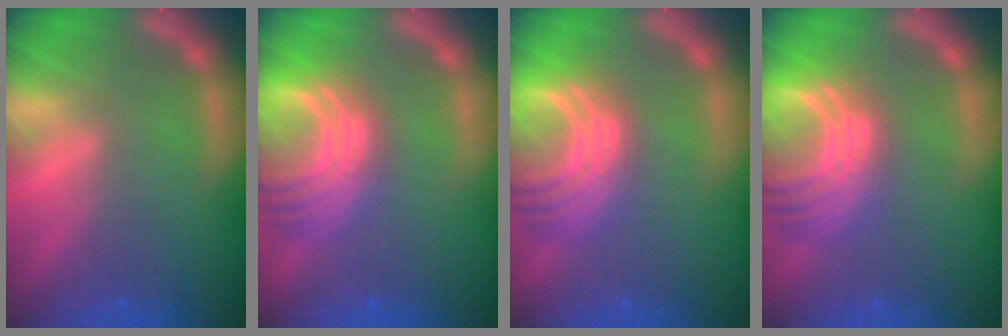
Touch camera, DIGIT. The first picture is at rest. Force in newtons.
{"total": 9.5}
{"total": 10.0}
{"total": 10.0}